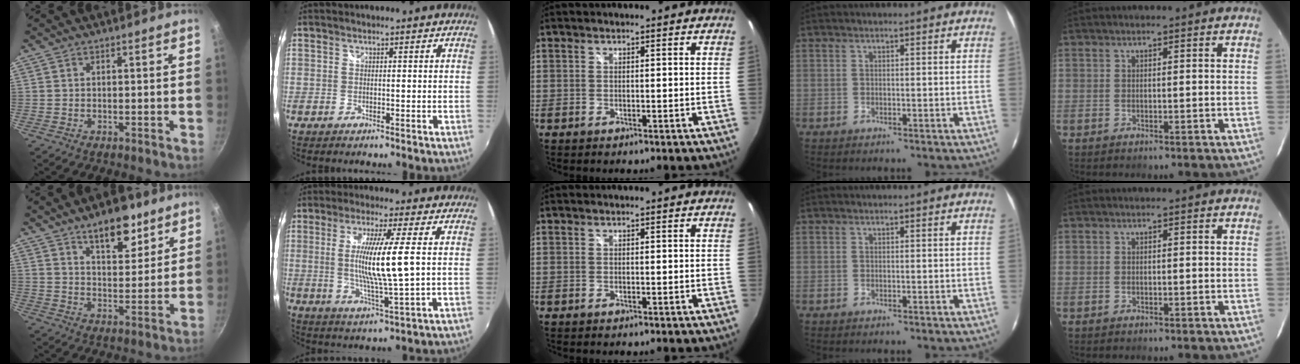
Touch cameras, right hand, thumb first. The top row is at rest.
{"thumb": {"total": 10.9, "force": [7.1, 5.0, 6.7], "torque": [-0.062, -0.041, 0.108]}, "index": {"total": 11.1, "force": [0.7, -0.6, 11.1], "torque": [-0.205, -0.017, 0.017]}}